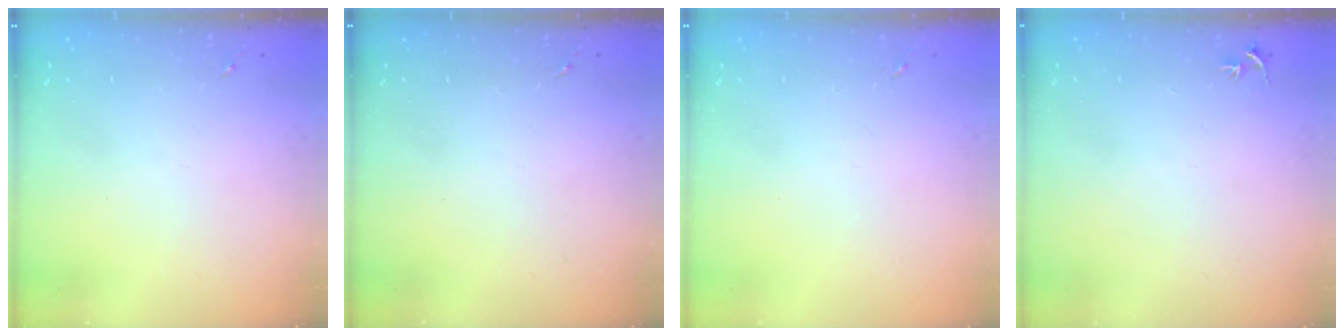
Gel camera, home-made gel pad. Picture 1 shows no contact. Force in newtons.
{"total": 0.0}
{"total": 0.0}
{"total": 3.1, "press": 3.1, "slide": 0.3}